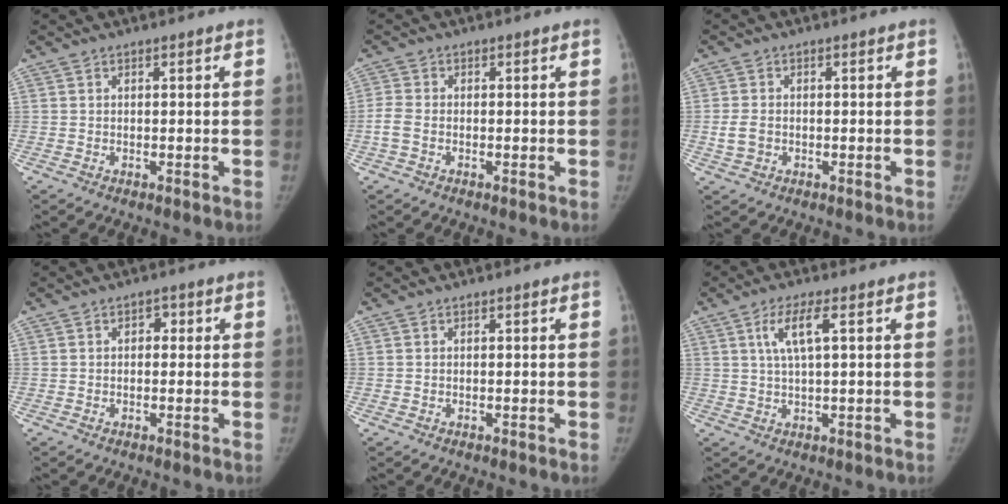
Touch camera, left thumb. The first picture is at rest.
{"total": 3.0, "force": [-0.9, 1.9, 2.1], "torque": [-0.053, 0.002, -0.023]}
{"total": 3.2, "force": [-0.6, 2.4, 1.9], "torque": [-0.041, 0.006, -0.010]}
{"total": 1.9, "force": [0.3, 1.4, 1.3], "torque": [-0.002, 0.006, -0.002]}
{"total": 0.0}
{"total": 5.5, "force": [1.8, 1.1, 5.0], "torque": [-0.111, 0.004, 0.038]}